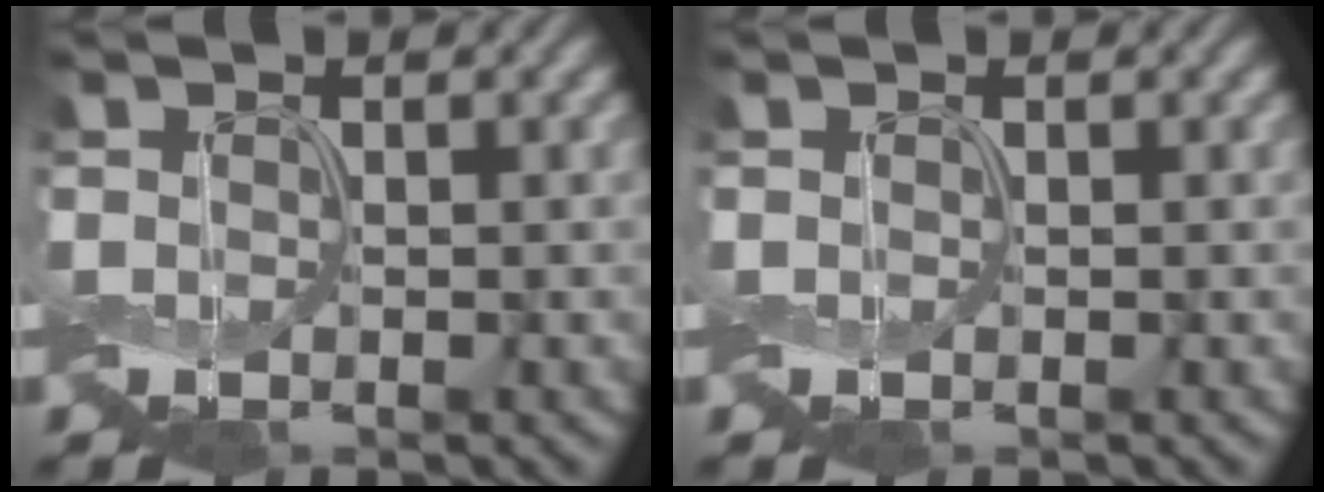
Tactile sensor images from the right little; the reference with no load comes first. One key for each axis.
{"total": 0.0}